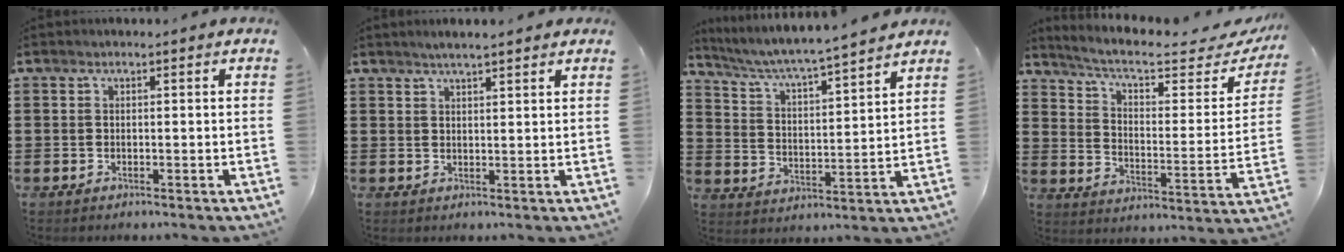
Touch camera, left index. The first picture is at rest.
{"total": 2.5, "force": [2.2, 0.2, 1.1], "torque": [-0.025, 0.004, 0.040]}
{"total": 4.7, "force": [4.3, -0.6, 1.6], "torque": [-0.053, -0.036, 0.066]}
{"total": 6.6, "force": [5.2, 1.1, 3.9], "torque": [-0.090, -0.036, 0.083]}